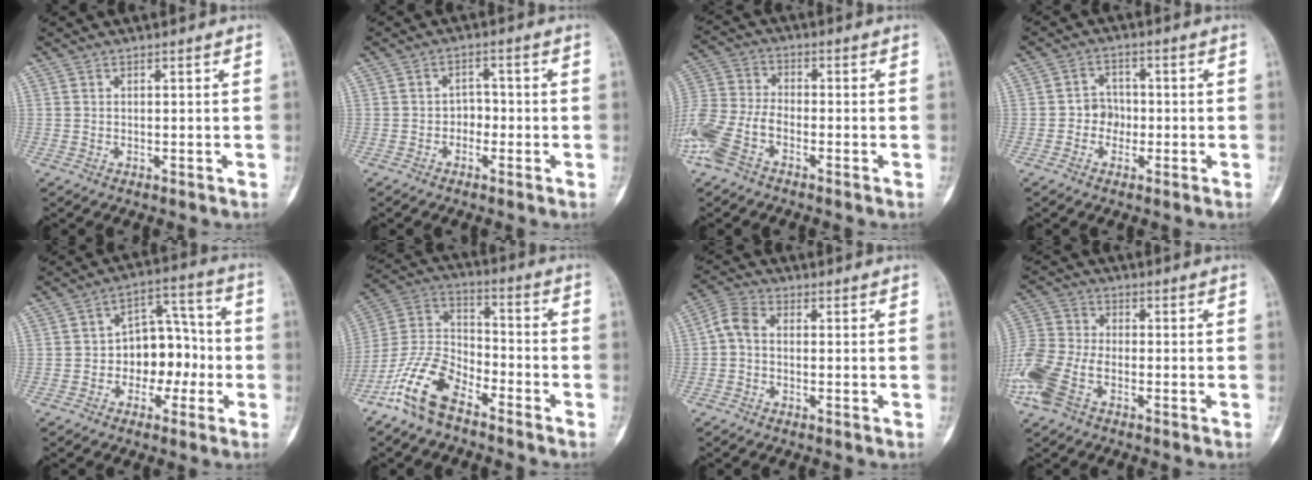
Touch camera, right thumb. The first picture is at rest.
{"total": 4.0, "force": [-1.5, 3.2, 2.0], "torque": [0.003, 0.022, -0.035]}
{"total": 11.3, "force": [-5.8, 6.1, 7.6], "torque": [-0.180, 0.019, -0.125]}
{"total": 4.0, "force": [-1.0, 3.5, 1.6], "torque": [0.005, 0.014, -0.027]}
{"total": 10.8, "force": [-2.2, 7.5, 7.4], "torque": [-0.061, 0.046, -0.044]}
{"total": 13.5, "force": [-9.1, 6.1, 7.9], "torque": [-0.157, 0.062, -0.187]}
{"total": 4.3, "force": [-0.5, 2.8, 3.3], "torque": [-0.064, 0.015, -0.023]}
{"total": 11.8, "force": [-5.1, 6.6, 8.3], "torque": [-0.207, 0.014, -0.108]}